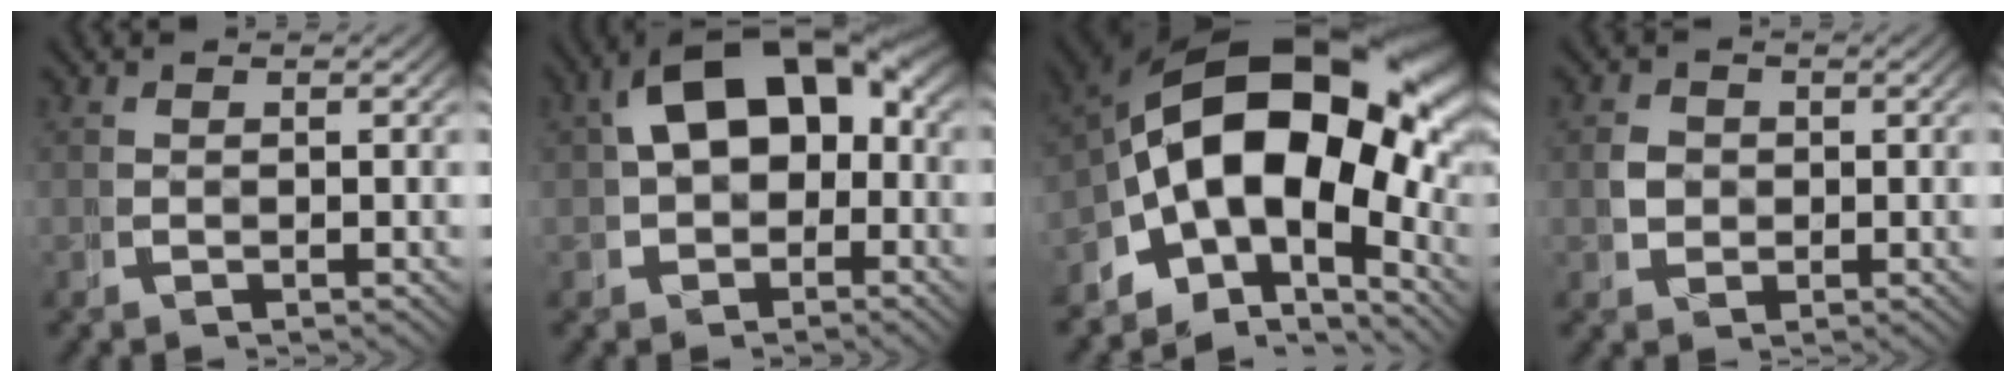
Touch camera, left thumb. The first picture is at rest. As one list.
[{"total": 9.5, "force": [1.2, 6.7, 6.6], "torque": [-0.103, 0.000, 0.020]}, {"total": 20.5, "force": [0.6, 13.5, 15.4], "torque": [-0.264, -0.046, 0.016]}, {"total": 1.5, "force": [0.2, 1.4, 0.3], "torque": [-0.005, -0.005, 0.007]}]